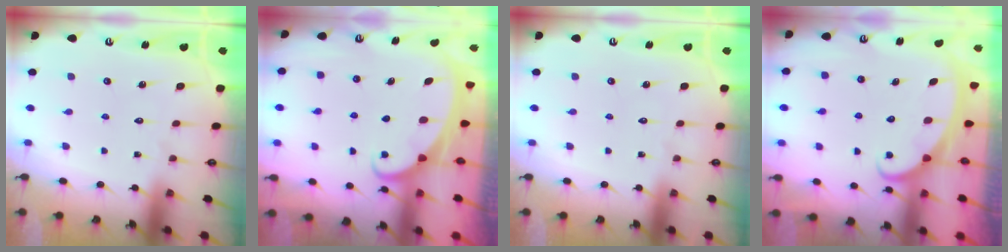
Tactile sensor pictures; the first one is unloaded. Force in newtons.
{"total": 1.9, "press": 1.9, "slide": 0.1}
{"total": 0.0}
{"total": 2.5, "press": 2.5, "slide": 0.3}